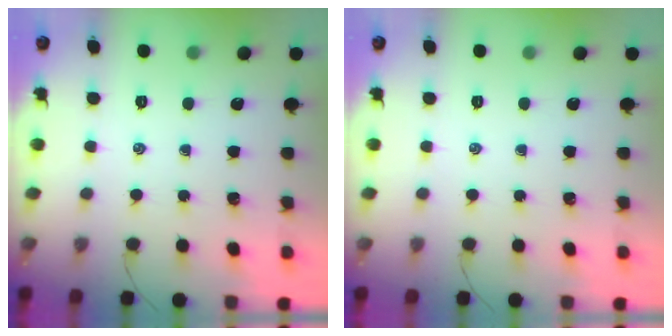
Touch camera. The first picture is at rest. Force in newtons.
{"total": 0.0}